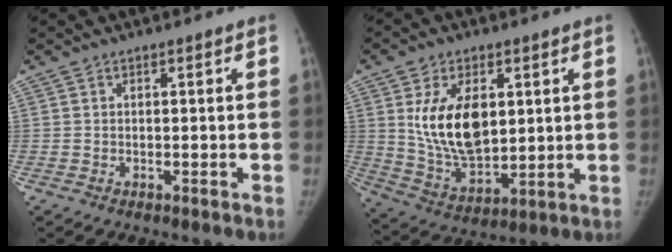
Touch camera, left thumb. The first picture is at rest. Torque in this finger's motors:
{"motor_torque": [2.06, 2.09, 1.42, -1.35, 0.16]}